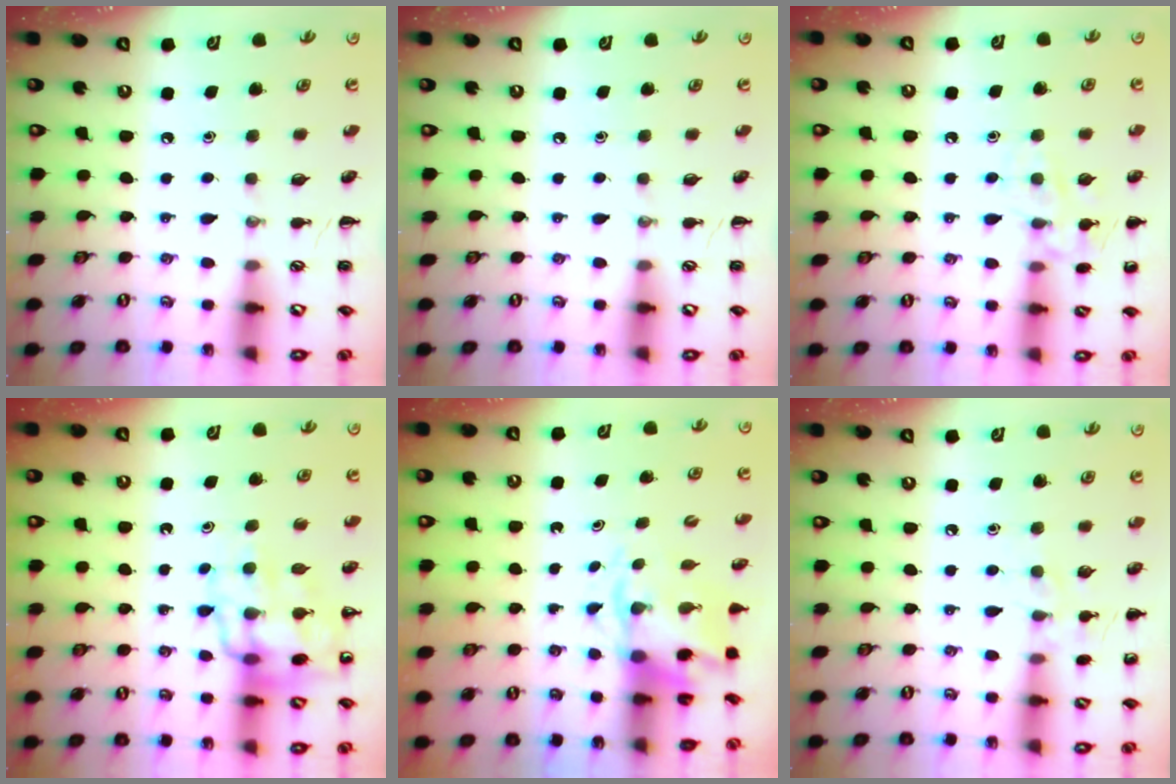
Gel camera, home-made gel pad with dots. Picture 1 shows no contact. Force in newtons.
{"total": 0.0}
{"total": 9.9, "press": 9.8, "slide": 1.6}
{"total": 12.0, "press": 11.7, "slide": 2.5}
{"total": 5.1, "press": 5.1, "slide": 0.5}
{"total": 7.1, "press": 6.8, "slide": 2.0}